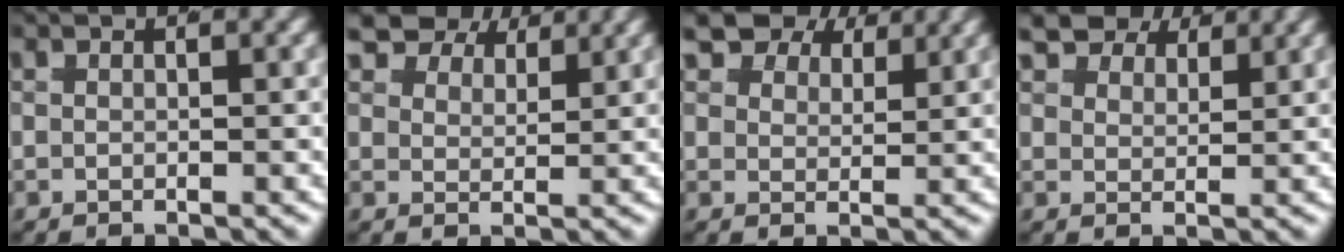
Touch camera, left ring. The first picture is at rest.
{"total": 7.2, "force": [5.0, 3.9, 3.3], "torque": [-0.050, 0.010, 0.070]}
{"total": 7.5, "force": [4.7, 4.7, 3.6], "torque": [-0.057, 0.007, 0.065]}
{"total": 6.1, "force": [4.6, 3.0, 2.7], "torque": [-0.039, 0.008, 0.067]}